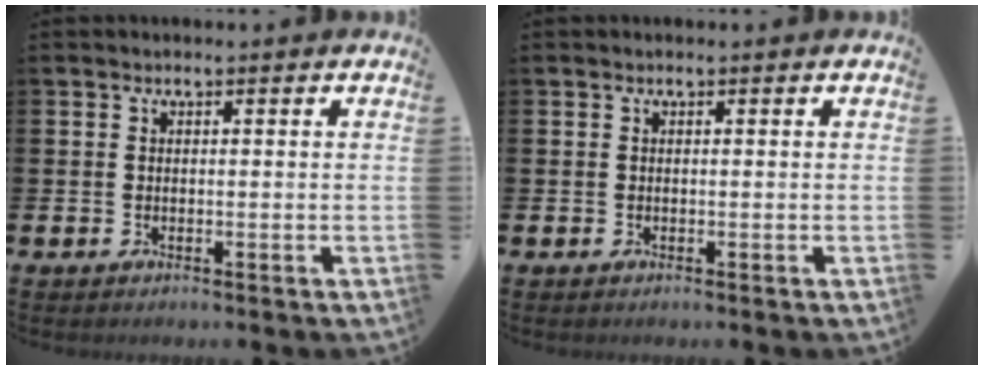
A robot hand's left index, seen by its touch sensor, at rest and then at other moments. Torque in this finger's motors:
{"motor_torque": [-0.01, 0.01, 0.00, -0.01]}